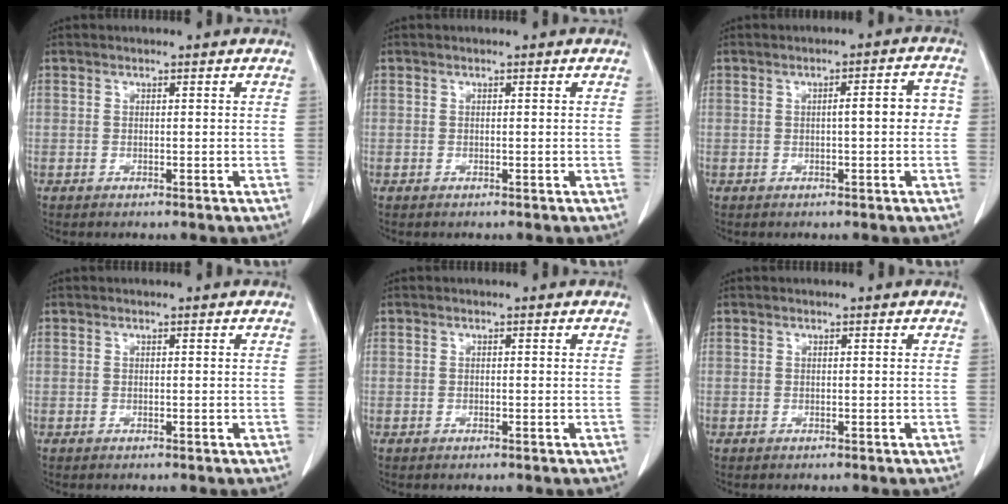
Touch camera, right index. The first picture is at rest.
{"total": 0.0}
{"total": 4.3, "force": [-0.1, 0.9, 4.2], "torque": [-0.055, 0.019, -0.003]}
{"total": 0.0}
{"total": 0.0}
{"total": 0.0}